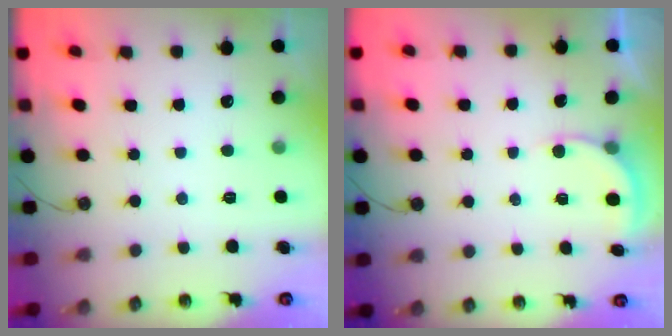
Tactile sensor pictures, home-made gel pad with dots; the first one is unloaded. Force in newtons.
{"total": 2.1, "press": 2.1, "slide": 0.2}